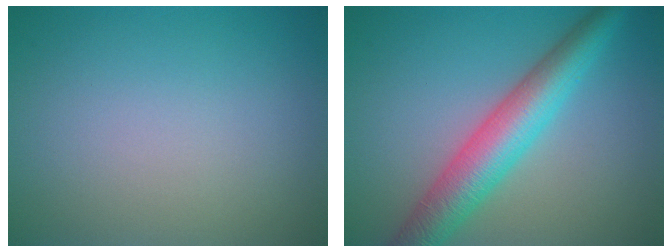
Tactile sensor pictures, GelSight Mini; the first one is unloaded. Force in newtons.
{"total": 6.4, "press": 6.4, "slide": 0.2}